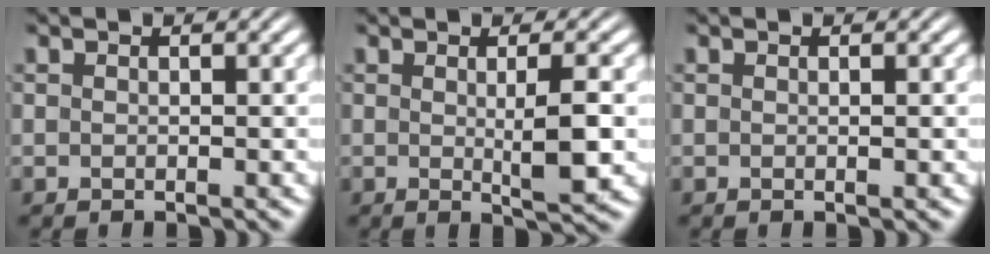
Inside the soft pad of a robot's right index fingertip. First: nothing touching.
{"total": 3.0, "force": [-0.1, -0.1, 3.0], "torque": [-0.046, -0.011, 0.001]}
{"total": 0.0}